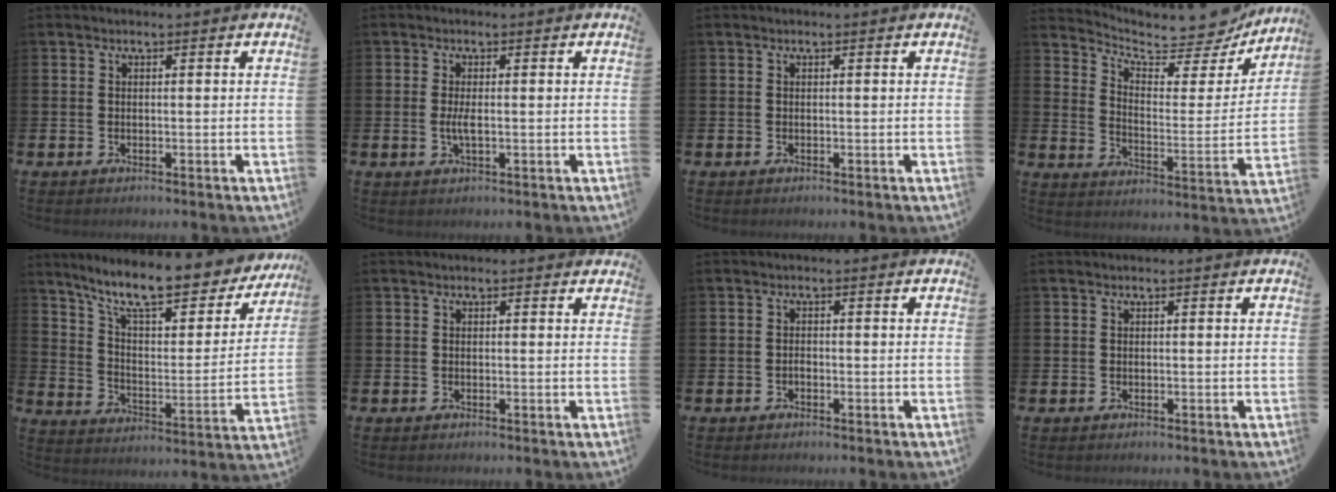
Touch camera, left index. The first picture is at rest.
{"total": 2.0, "force": [-0.2, 0.5, 1.9], "torque": [-0.038, 0.000, -0.003]}
{"total": 0.0}
{"total": 7.8, "force": [7.2, 2.3, 1.8], "torque": [-0.040, -0.071, 0.118]}
{"total": 11.7, "force": [9.8, 2.8, 5.7], "torque": [-0.133, -0.064, 0.165]}
{"total": 0.0}
{"total": 0.7, "force": [-0.5, 0.4, 0.3], "torque": [-0.002, -0.005, -0.010]}
{"total": 0.0}